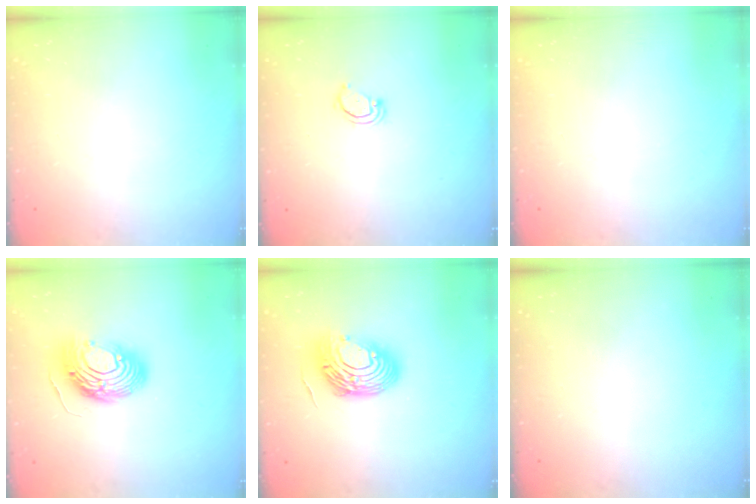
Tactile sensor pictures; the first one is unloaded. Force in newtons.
{"total": 2.9, "press": 2.9, "slide": 0.2}
{"total": 0.0}
{"total": 13.9, "press": 13.8, "slide": 1.5}
{"total": 13.1, "press": 12.9, "slide": 2.2}
{"total": 0.0}